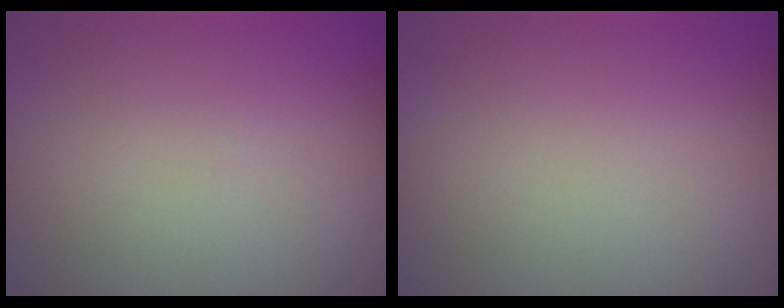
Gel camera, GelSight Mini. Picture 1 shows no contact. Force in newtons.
{"total": 0.0}